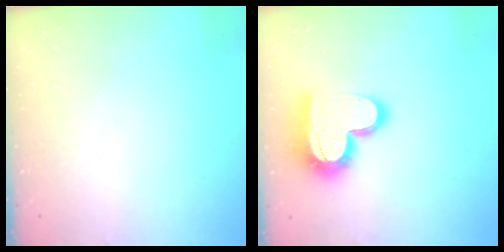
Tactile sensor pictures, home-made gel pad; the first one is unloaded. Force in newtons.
{"total": 17.2, "press": 17.2, "slide": 1.2}